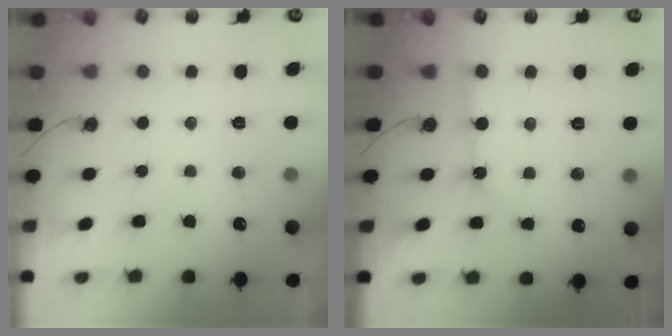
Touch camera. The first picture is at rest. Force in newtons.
{"total": 2.8, "press": 2.8, "slide": 0.3}